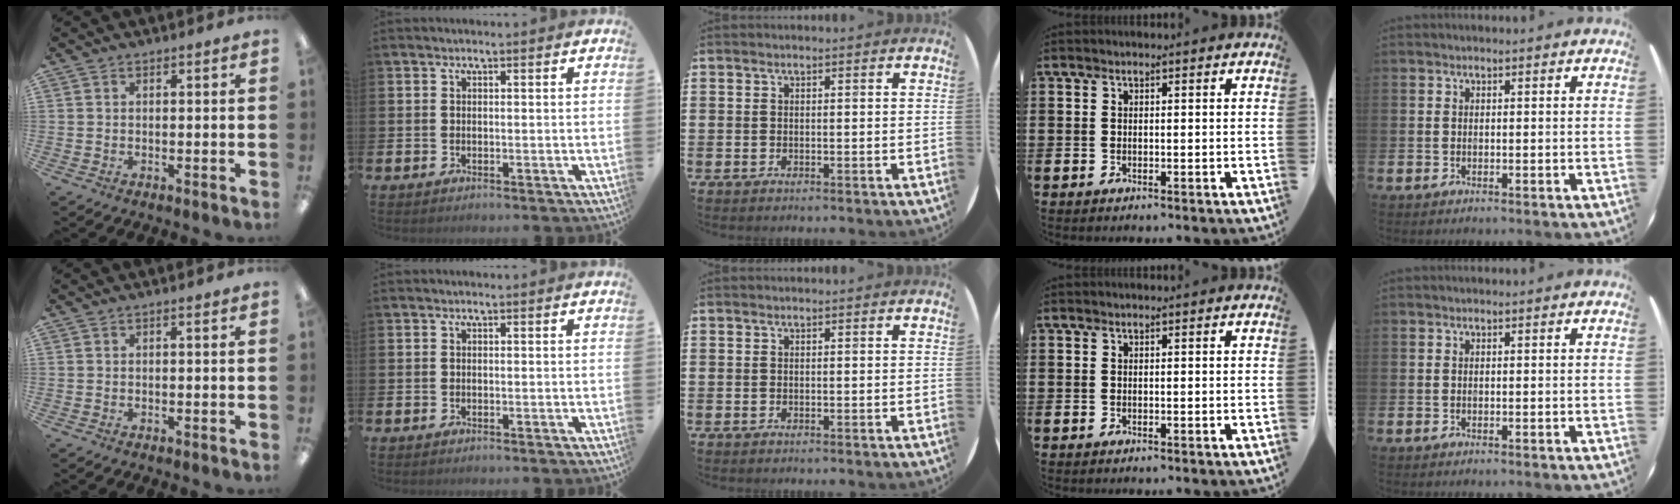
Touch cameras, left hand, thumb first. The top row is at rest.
{}